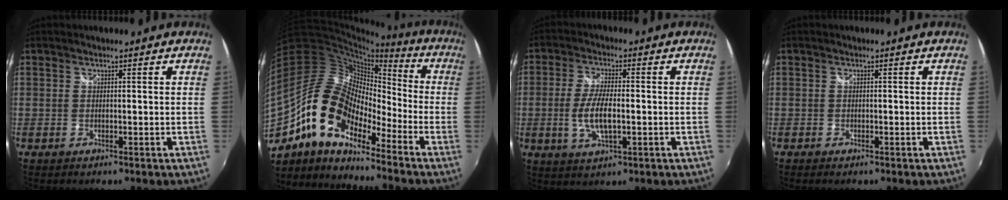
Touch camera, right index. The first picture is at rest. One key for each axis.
{"total": 15.9, "fx": -10.1, "fy": 7.4, "fz": 9.8, "tx": -0.168, "ty": 0.002, "tz": -0.205}
{"total": 7.7, "fx": -1.3, "fy": 2.7, "fz": 7.1, "tx": -0.146, "ty": -0.004, "tz": -0.024}
{"total": 0.7, "fx": -0.6, "fy": 0.3, "fz": 0.3, "tx": -0.007, "ty": -0.005, "tz": -0.012}